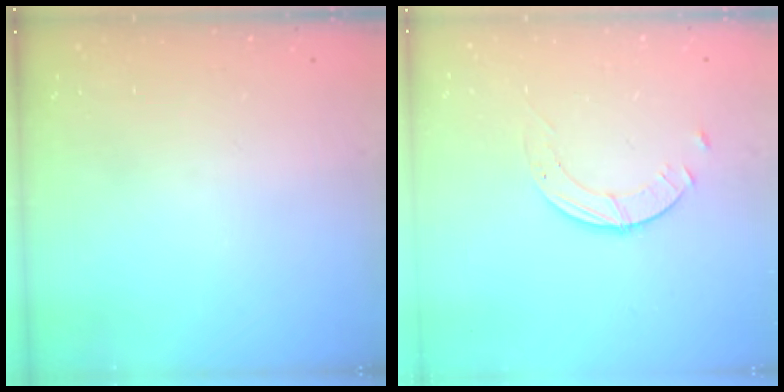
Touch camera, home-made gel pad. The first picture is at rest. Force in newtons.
{"total": 2.3, "press": 2.3, "slide": 0.3}